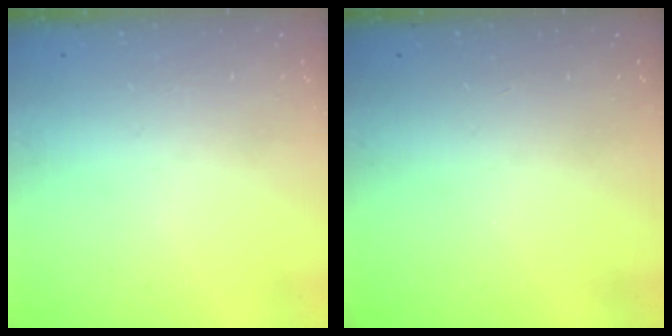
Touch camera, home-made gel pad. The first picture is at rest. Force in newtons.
{"total": 0.0}